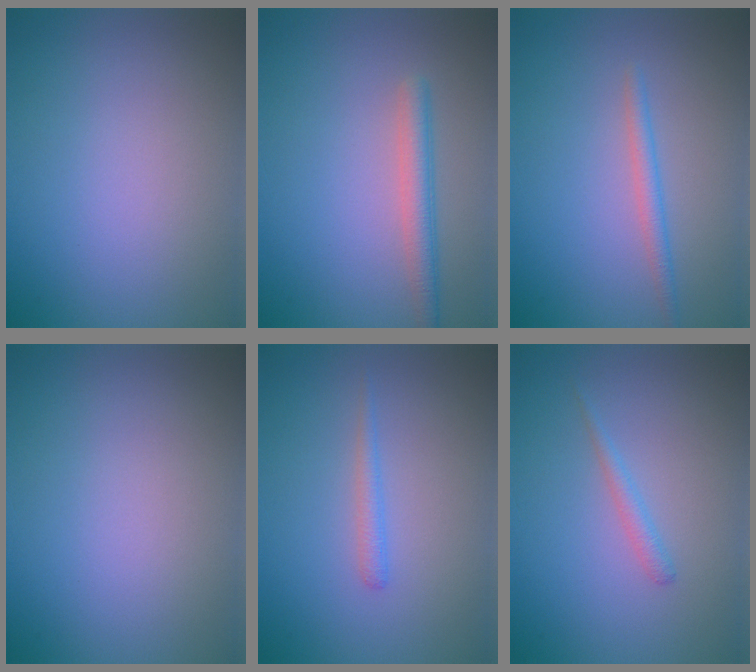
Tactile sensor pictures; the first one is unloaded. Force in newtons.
{"total": 2.6, "press": 2.6, "slide": 0.1}
{"total": 1.6, "press": 1.6, "slide": 0.0}
{"total": 0.0}
{"total": 1.2, "press": 1.2, "slide": 0.0}
{"total": 1.2, "press": 1.1, "slide": 0.1}